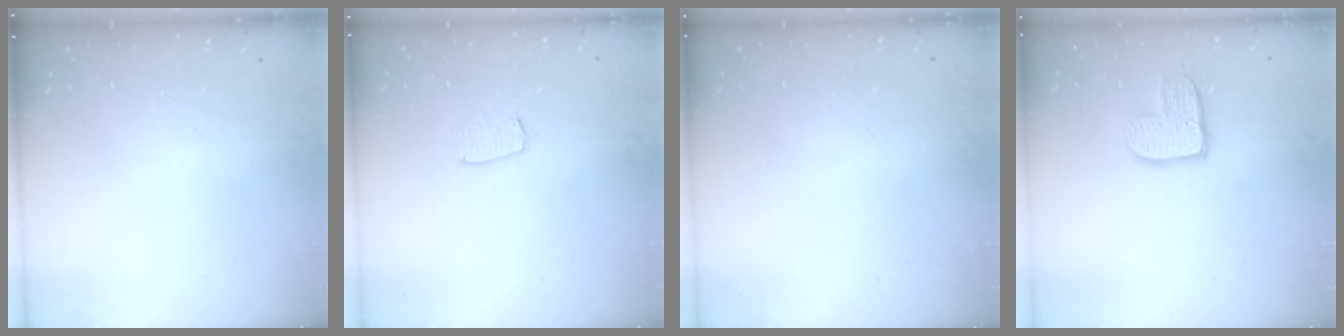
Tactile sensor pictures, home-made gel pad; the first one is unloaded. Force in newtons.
{"total": 6.1, "press": 6.1, "slide": 0.3}
{"total": 0.0}
{"total": 10.0, "press": 10.0, "slide": 0.5}